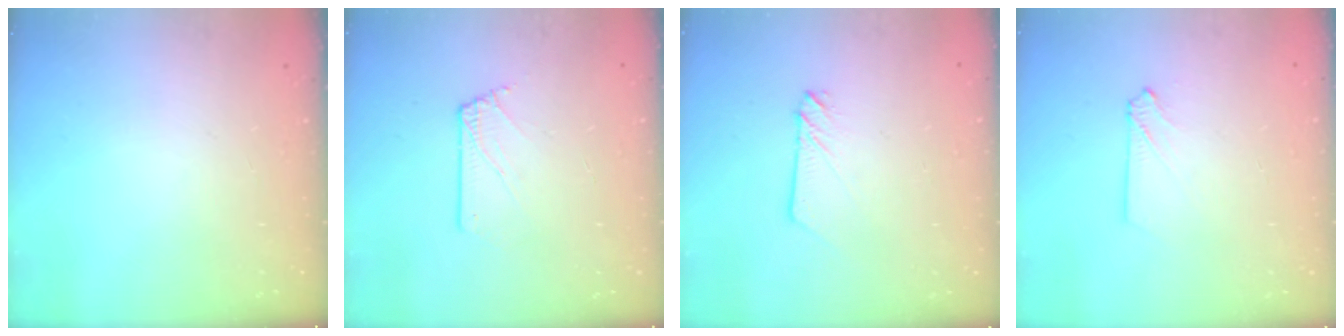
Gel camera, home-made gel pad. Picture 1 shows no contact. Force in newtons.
{"total": 2.3, "press": 2.3, "slide": 0.3}
{"total": 2.1, "press": 2.1, "slide": 0.1}
{"total": 3.0, "press": 3.0, "slide": 0.4}